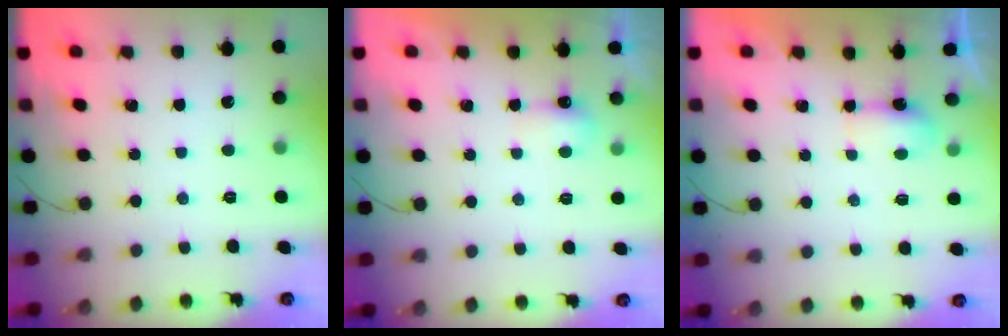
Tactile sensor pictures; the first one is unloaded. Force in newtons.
{"total": 4.0, "press": 3.9, "slide": 0.7}
{"total": 4.3, "press": 4.2, "slide": 1.0}